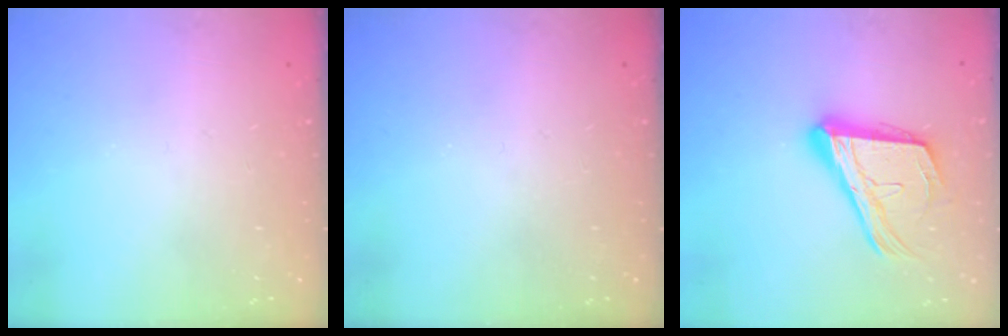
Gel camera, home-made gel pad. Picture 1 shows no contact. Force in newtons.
{"total": 0.0}
{"total": 19.8, "press": 19.7, "slide": 2.6}